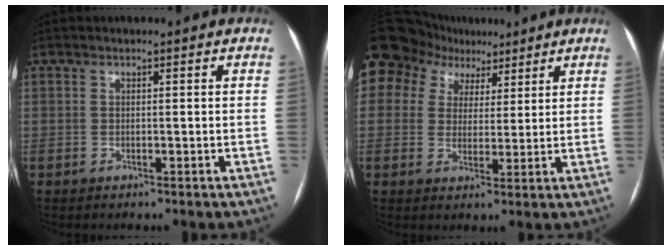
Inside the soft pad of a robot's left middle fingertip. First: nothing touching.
{"total": 18.3, "force": [10.9, 13.5, 5.6], "torque": [-0.179, 0.066, 0.199]}